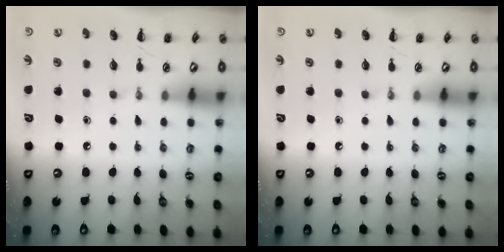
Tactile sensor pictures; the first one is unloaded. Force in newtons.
{"total": 0.0}